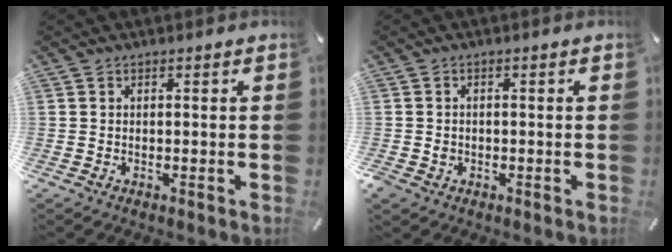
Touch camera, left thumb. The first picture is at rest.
{"total": 1.7, "force": [-0.6, 1.5, 0.5], "torque": [-0.010, 0.004, -0.015]}